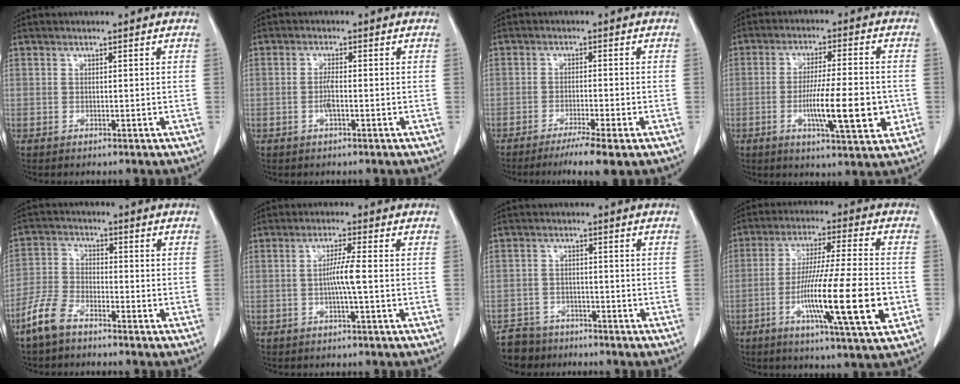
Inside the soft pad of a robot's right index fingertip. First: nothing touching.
{"total": 2.1, "force": [-0.6, 0.3, 2.0], "torque": [-0.044, 0.000, -0.013]}
{"total": 6.2, "force": [-4.2, -0.1, 4.6], "torque": [-0.068, -0.013, -0.066]}
{"total": 11.3, "force": [-2.7, 1.6, 10.9], "torque": [-0.174, -0.008, -0.043]}
{"total": 6.3, "force": [-4.7, 2.6, 3.2], "torque": [-0.083, -0.002, -0.101]}
{"total": 3.7, "force": [-0.6, -0.5, 3.6], "torque": [-0.068, 0.001, -0.011]}
{"total": 5.3, "force": [-4.3, 2.9, -0.5], "torque": [0.013, 0.002, -0.079]}
{"total": 16.2, "force": [-4.7, 0.3, 15.5], "torque": [-0.275, -0.019, -0.083]}